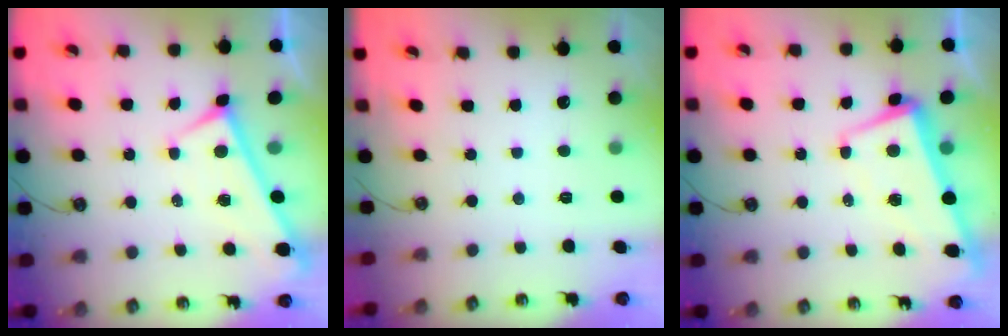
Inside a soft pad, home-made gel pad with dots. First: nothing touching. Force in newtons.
{"total": 0.0}
{"total": 1.6, "press": 0.1, "slide": 1.5}